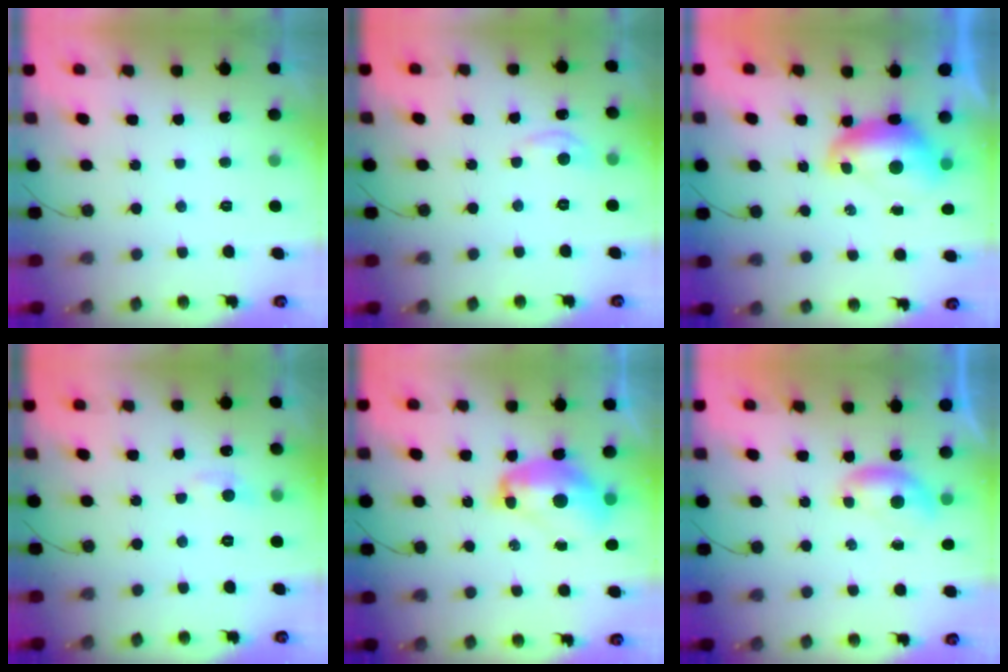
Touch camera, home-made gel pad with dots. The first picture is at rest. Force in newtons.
{"total": 5.1, "press": 5.1, "slide": 0.7}
{"total": 9.2, "press": 9.1, "slide": 1.0}
{"total": 5.6, "press": 5.5, "slide": 0.7}
{"total": 12.3, "press": 12.2, "slide": 1.1}
{"total": 5.1, "press": 5.1, "slide": 0.6}